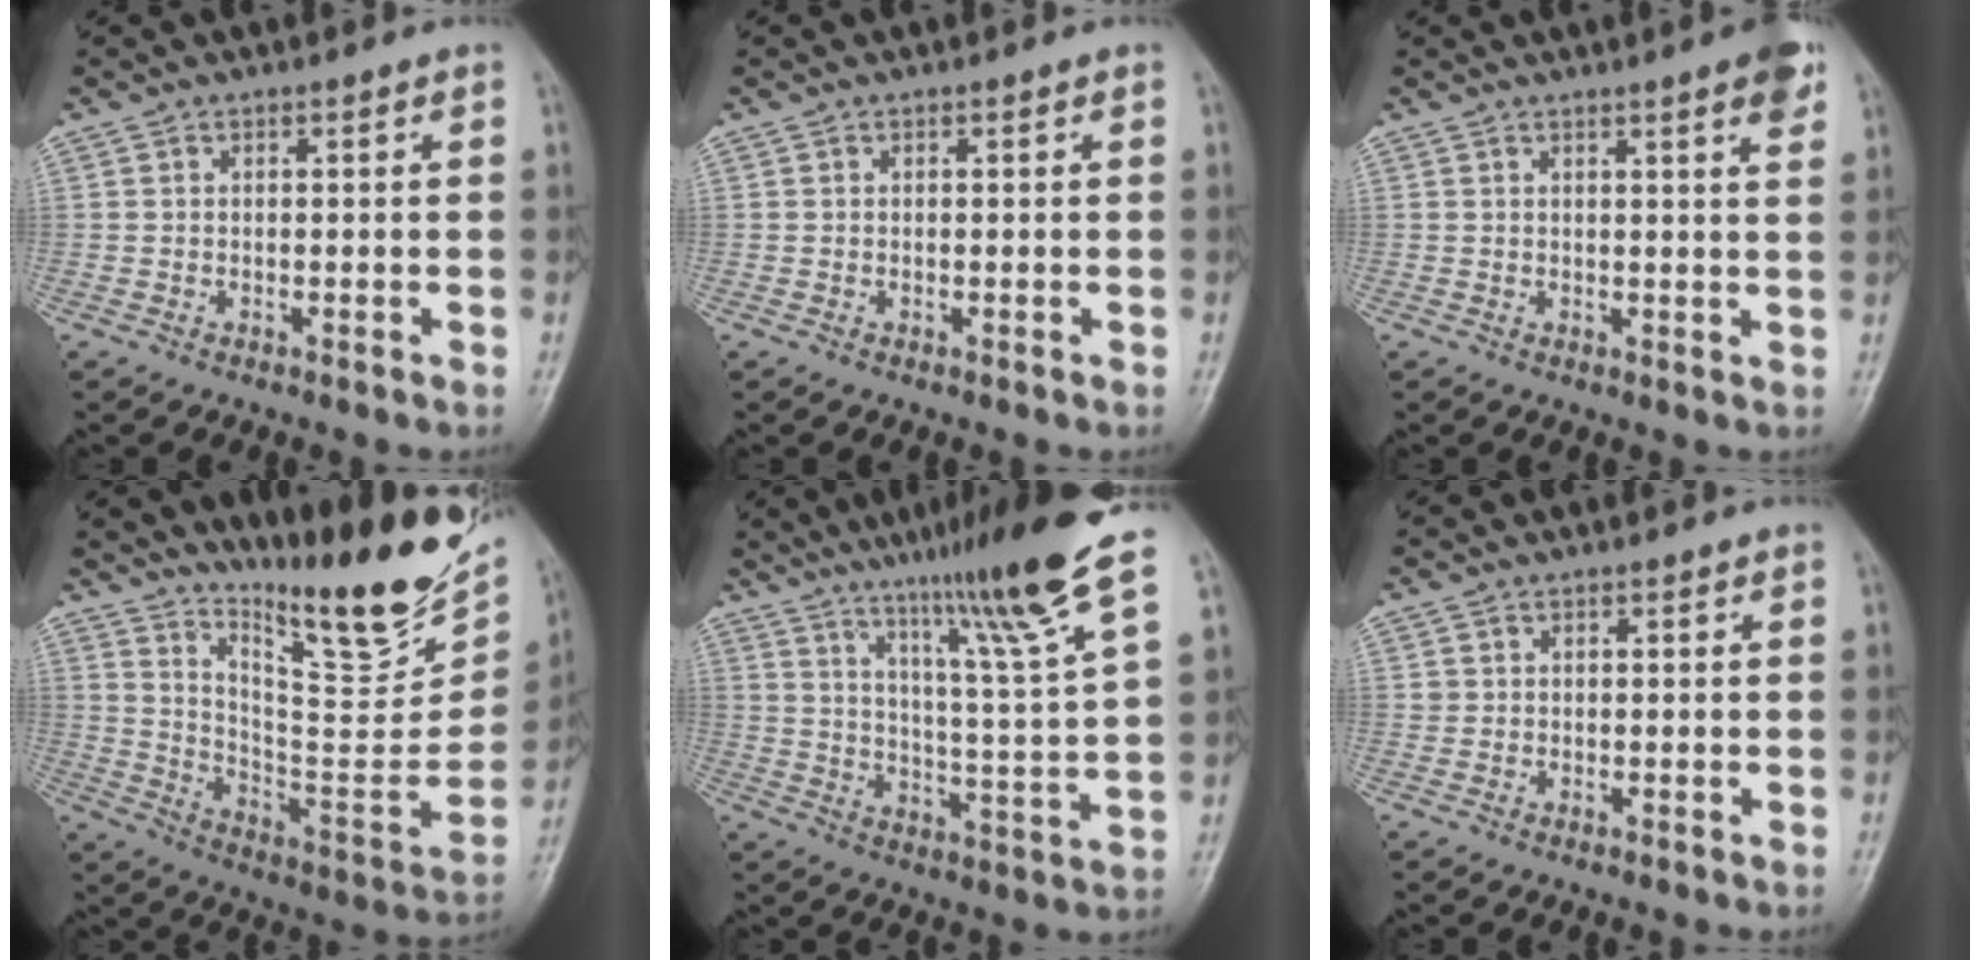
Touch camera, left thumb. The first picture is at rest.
{"total": 0.0}
{"total": 5.4, "force": [3.2, 0.7, 4.3], "torque": [-0.043, -0.007, 0.036]}
{"total": 24.7, "force": [18.2, 5.7, 15.8], "torque": [-0.204, -0.113, 0.283]}
{"total": 17.7, "force": [11.7, -0.3, 13.2], "torque": [-0.196, -0.056, 0.178]}
{"total": 1.2, "force": [0.4, 1.1, 0.1], "torque": [0.015, 0.001, 0.003]}